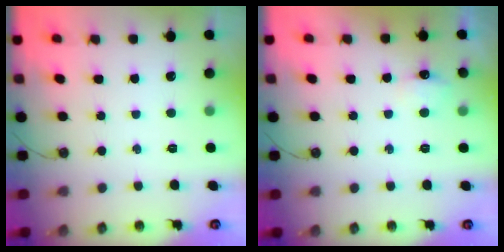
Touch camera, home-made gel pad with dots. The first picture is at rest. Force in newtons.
{"total": 5.5, "press": 5.4, "slide": 0.9}